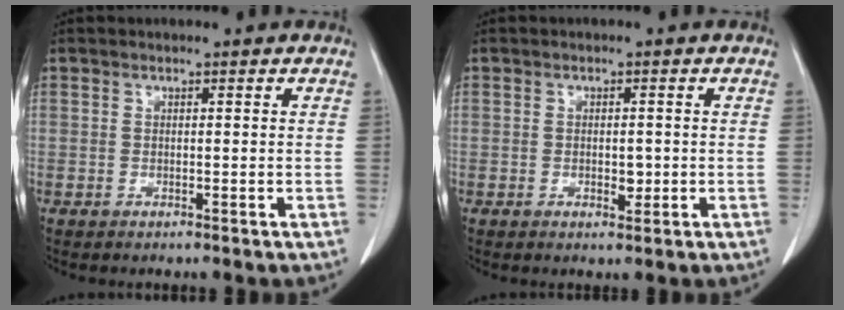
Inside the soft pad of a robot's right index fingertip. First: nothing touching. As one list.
[{"total": 2.1, "force": [-0.3, 1.1, 1.7], "torque": [-0.027, -0.001, 0.000]}]